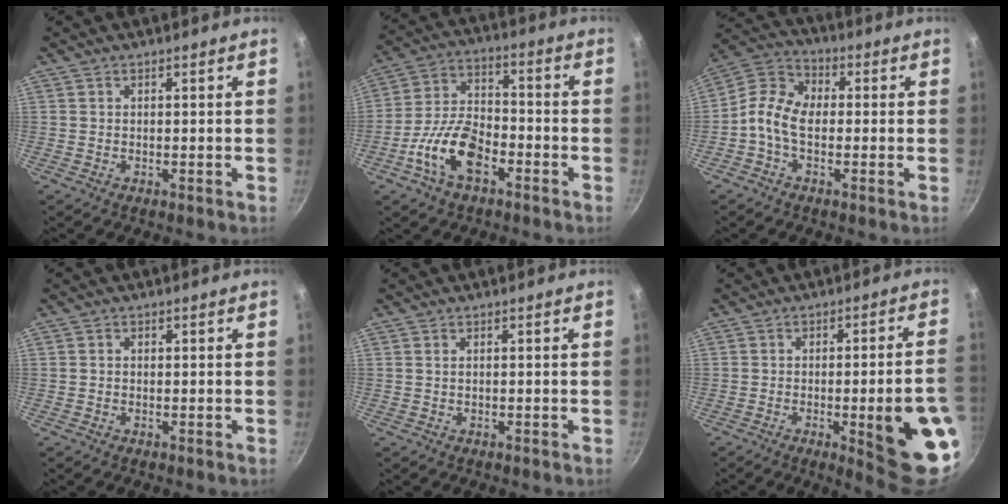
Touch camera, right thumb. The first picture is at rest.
{"total": 12.6, "force": [-5.7, 6.7, 9.1], "torque": [-0.164, 0.042, -0.116]}
{"total": 9.0, "force": [-1.2, 6.1, 6.5], "torque": [-0.113, 0.029, -0.046]}
{"total": 0.6, "force": [-0.1, 0.5, 0.2], "torque": [-0.004, 0.003, -0.001]}
{"total": 0.6, "force": [0.1, 0.3, 0.5], "torque": [-0.010, 0.001, 0.002]}
{"total": 16.2, "force": [-4.5, 3.1, 15.2], "torque": [-0.169, 0.021, -0.050]}